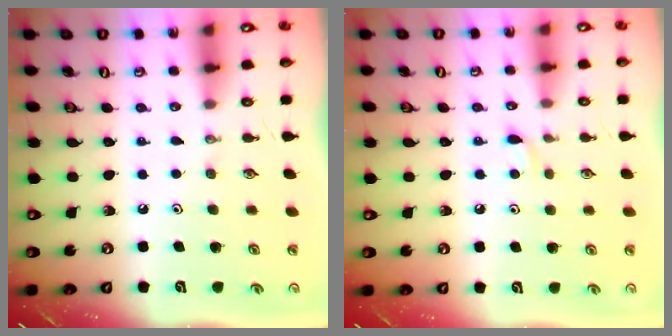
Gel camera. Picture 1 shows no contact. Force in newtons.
{"total": 3.9, "press": 3.8, "slide": 0.5}